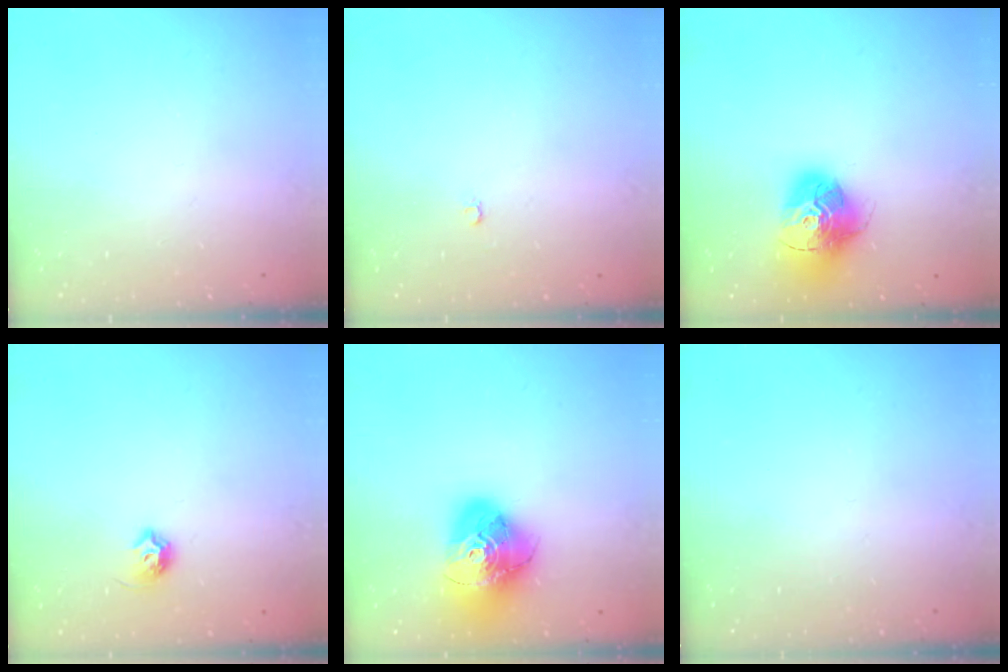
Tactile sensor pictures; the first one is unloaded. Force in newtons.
{"total": 2.0, "press": 2.0, "slide": 0.4}
{"total": 16.5, "press": 16.4, "slide": 1.5}
{"total": 6.7, "press": 6.6, "slide": 1.0}
{"total": 18.4, "press": 18.3, "slide": 2.1}
{"total": 0.0}